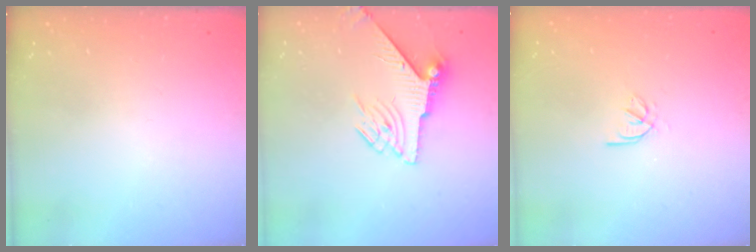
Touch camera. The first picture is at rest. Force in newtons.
{"total": 6.7, "press": 6.6, "slide": 1.0}
{"total": 2.5, "press": 2.4, "slide": 0.5}